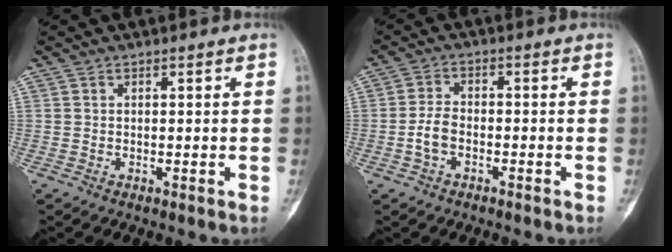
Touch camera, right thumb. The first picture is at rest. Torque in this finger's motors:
{"motor_torque": [-0.16, 0.08, 0.49, -0.18, 0.00]}